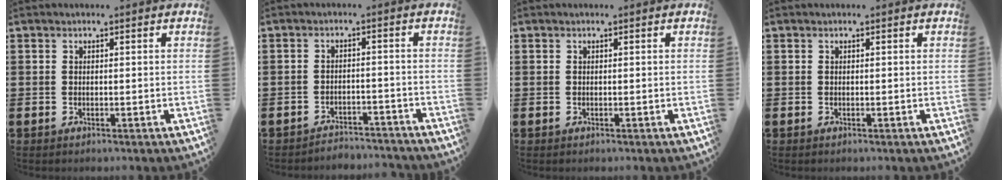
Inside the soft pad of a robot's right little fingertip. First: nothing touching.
{"total": 2.5, "force": [-2.5, 0.1, -0.3], "torque": [-0.004, 0.004, -0.055]}
{"total": 0.0}
{"total": 0.0}